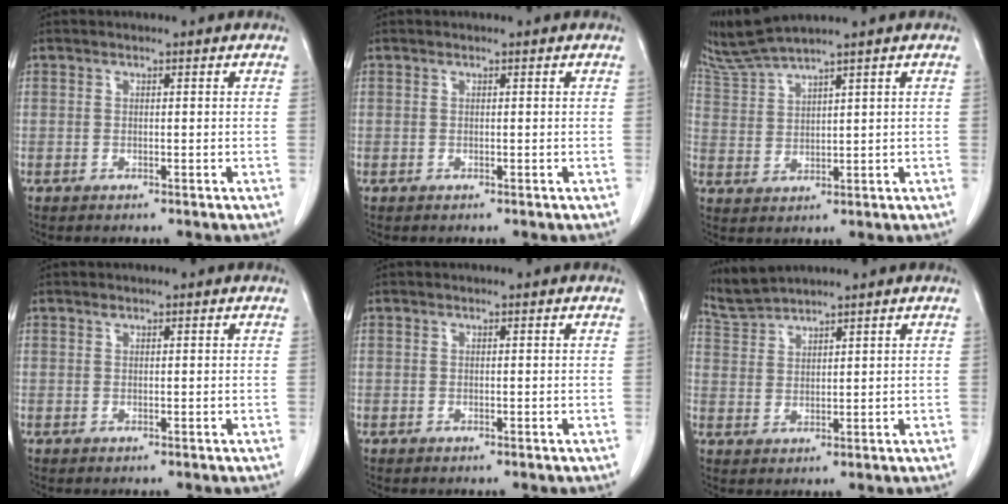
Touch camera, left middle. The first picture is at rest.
{"total": 0.0}
{"total": 5.4, "force": [5.0, -1.5, 1.5], "torque": [-0.047, -0.003, 0.111]}
{"total": 0.0}
{"total": 0.0}
{"total": 3.9, "force": [3.8, -0.8, -0.2], "torque": [-0.007, 0.005, 0.085]}